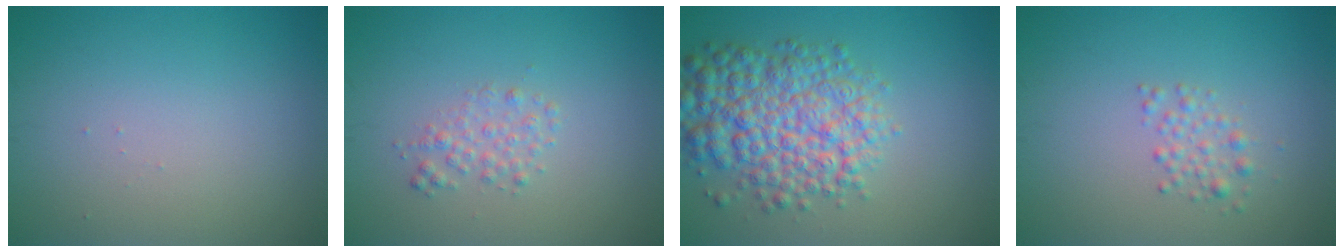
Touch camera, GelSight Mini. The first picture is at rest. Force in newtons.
{"total": 1.5, "press": 1.5, "slide": 0.0}
{"total": 7.5, "press": 7.5, "slide": 0.2}
{"total": 1.5, "press": 1.5, "slide": 0.0}